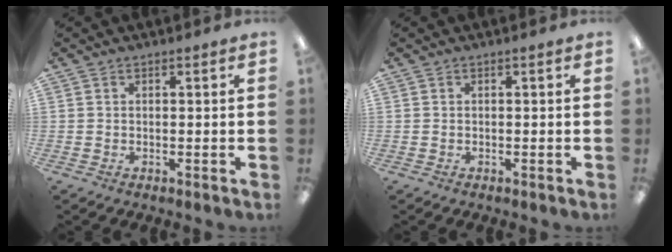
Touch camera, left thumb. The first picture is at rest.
{"total": 0.0}